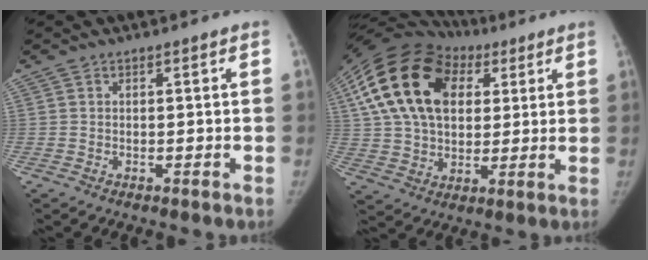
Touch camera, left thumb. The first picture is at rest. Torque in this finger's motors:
{"motor_torque": [0.01, 1.25, 2.00, -0.76, 0.71]}